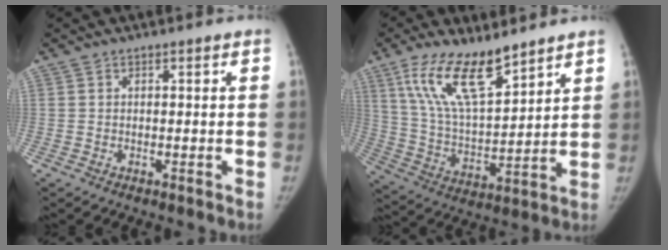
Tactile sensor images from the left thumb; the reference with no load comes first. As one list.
[{"total": 16.0, "force": [10.4, 5.6, 10.8], "torque": [-0.175, -0.053, 0.209]}]